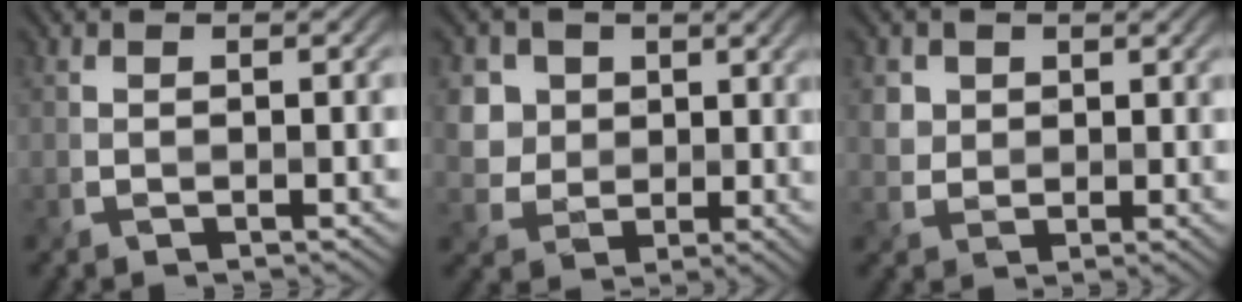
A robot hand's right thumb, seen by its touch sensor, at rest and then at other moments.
{"total": 6.9, "force": [2.9, 5.8, 2.3], "torque": [-0.100, -0.003, 0.063]}
{"total": 3.2, "force": [1.6, 2.7, 0.8], "torque": [-0.030, -0.009, 0.035]}